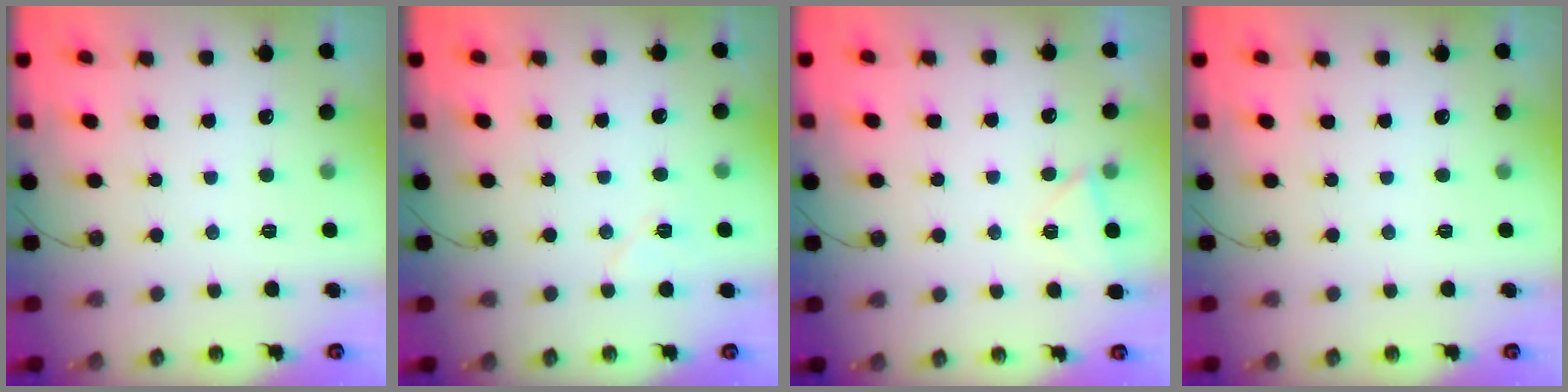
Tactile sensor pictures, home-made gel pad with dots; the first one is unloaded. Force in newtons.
{"total": 6.2, "press": 5.9, "slide": 1.8}
{"total": 4.0, "press": 2.3, "slide": 3.2}
{"total": 0.0}